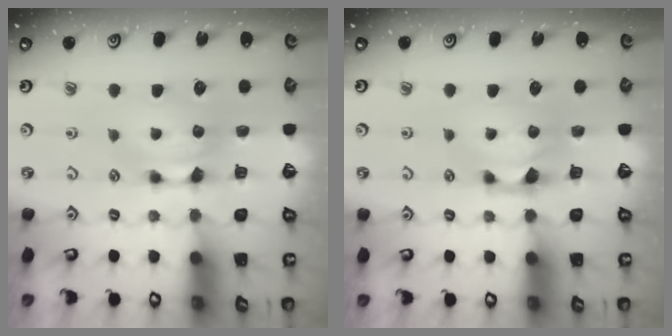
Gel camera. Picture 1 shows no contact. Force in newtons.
{"total": 0.9, "press": 0.4, "slide": 0.7}